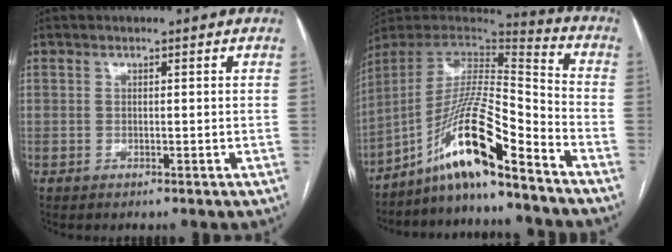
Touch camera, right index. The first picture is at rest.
{"total": 15.6, "force": [-10.9, 0.5, 11.2], "torque": [-0.207, 0.013, -0.195]}